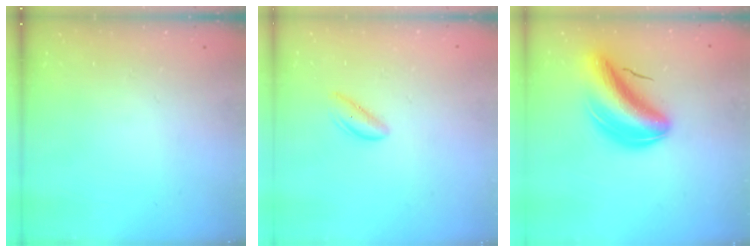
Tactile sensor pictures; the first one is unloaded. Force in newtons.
{"total": 1.8, "press": 1.7, "slide": 0.6}
{"total": 11.1, "press": 10.6, "slide": 3.2}